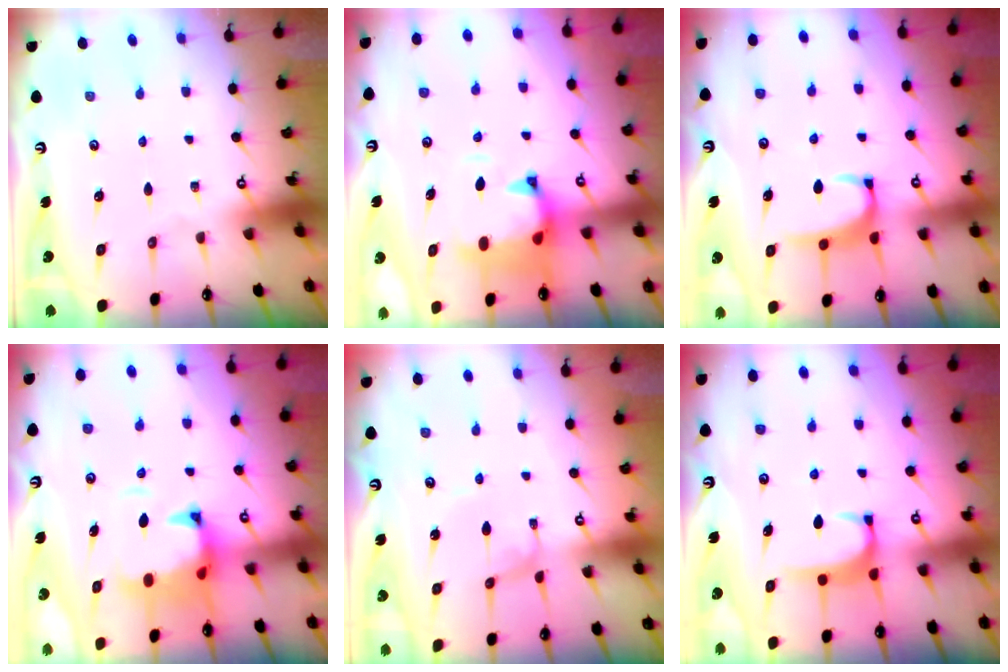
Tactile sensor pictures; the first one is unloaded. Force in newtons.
{"total": 1.2, "press": 0.3, "slide": 1.2}
{"total": 2.2, "press": 2.1, "slide": 0.6}
{"total": 2.8, "press": 2.4, "slide": 1.3}
{"total": 1.3, "press": 1.3, "slide": 0.2}
{"total": 1.8, "press": 1.8, "slide": 0.5}